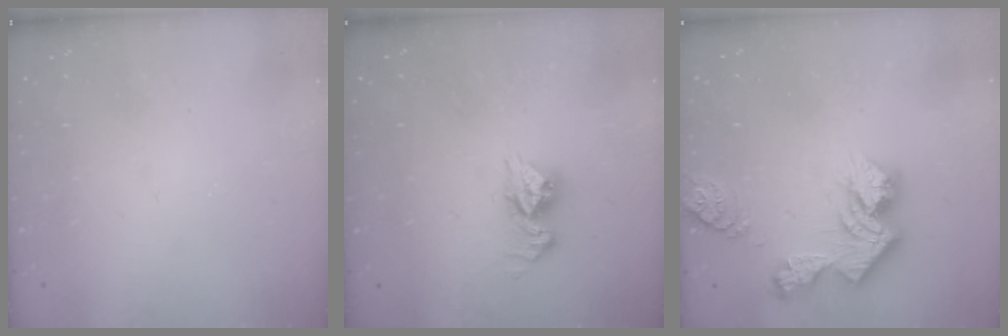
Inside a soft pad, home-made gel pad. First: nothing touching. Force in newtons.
{"total": 8.7, "press": 8.7, "slide": 0.9}
{"total": 12.8, "press": 12.7, "slide": 1.0}